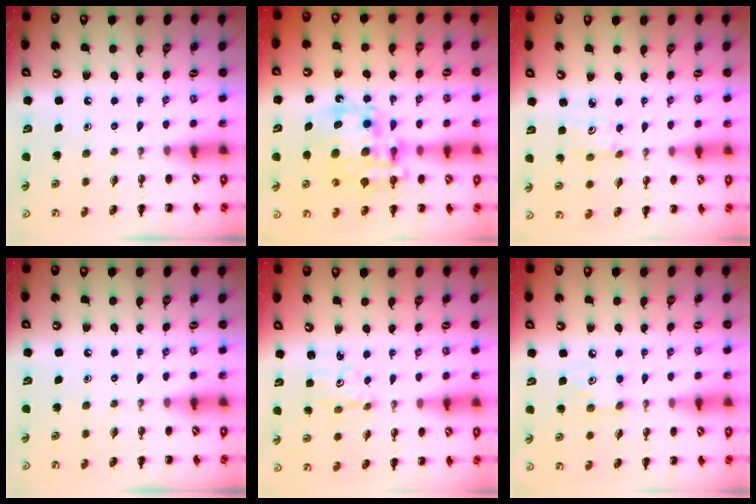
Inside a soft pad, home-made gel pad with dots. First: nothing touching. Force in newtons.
{"total": 15.5, "press": 15.1, "slide": 3.6}
{"total": 2.4, "press": 2.3, "slide": 0.8}
{"total": 0.0}
{"total": 1.9, "press": 1.8, "slide": 0.6}
{"total": 4.4, "press": 4.3, "slide": 0.8}